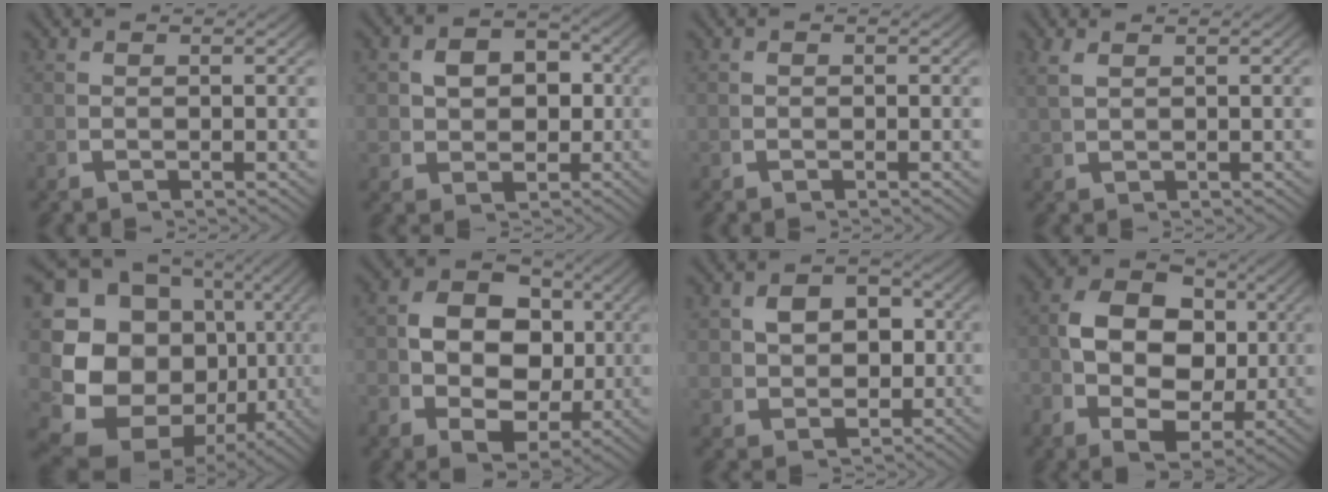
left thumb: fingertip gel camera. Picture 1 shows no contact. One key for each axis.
{"total": 5.7, "fx": 0.4, "fy": 4.6, "fz": 3.4, "tx": -0.065, "ty": -0.024, "tz": 0.023}
{"total": 0.0}
{"total": 1.5, "fx": 1.1, "fy": 0.2, "fz": 1.0, "tx": -0.021, "ty": 0.006, "tz": 0.029}
{"total": 19.3, "fx": -0.4, "fy": 14.7, "fz": 12.5, "tx": -0.272, "ty": -0.046, "tz": 0.006}
{"total": 10.5, "fx": 0.2, "fy": 7.9, "fz": 7.0, "tx": -0.132, "ty": -0.031, "tz": 0.008}
{"total": 5.3, "fx": 0.6, "fy": 4.2, "fz": 3.2, "tx": -0.057, "ty": -0.020, "tz": 0.026}
{"total": 10.6, "fx": 0.3, "fy": 7.7, "fz": 7.3, "tx": -0.140, "ty": -0.030, "tz": 0.008}